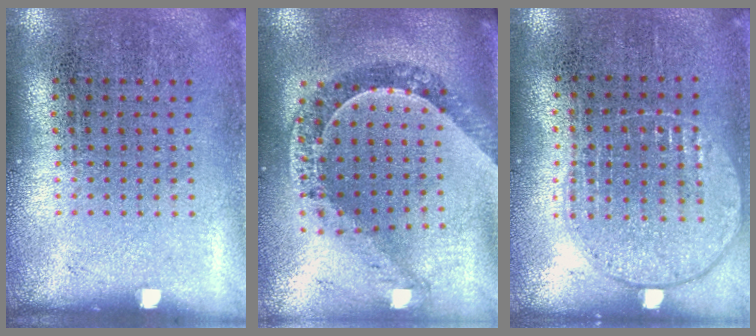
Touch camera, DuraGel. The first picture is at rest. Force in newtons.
{"total": 1.1, "press": 1.1, "slide": 0.3}
{"total": 1.0, "press": 0.9, "slide": 0.4}